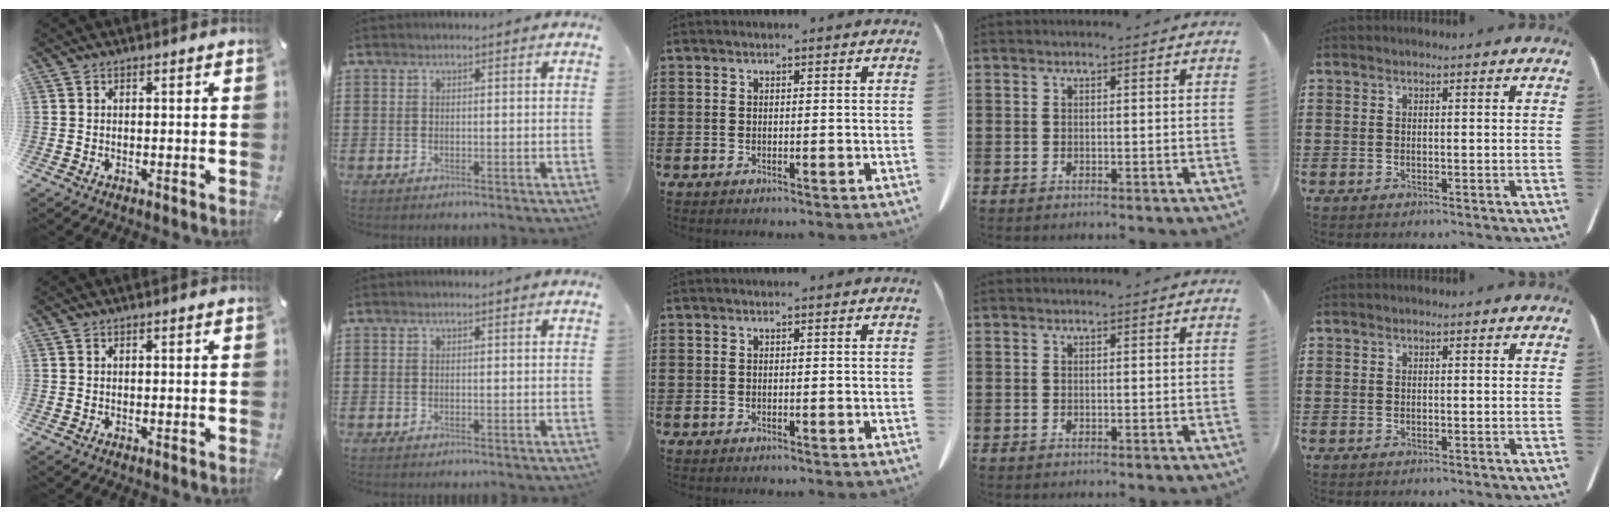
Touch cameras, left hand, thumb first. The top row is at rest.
{}